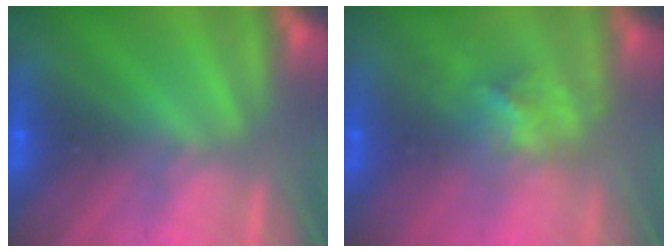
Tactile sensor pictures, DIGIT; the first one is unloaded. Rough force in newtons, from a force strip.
{"total": 2.9}